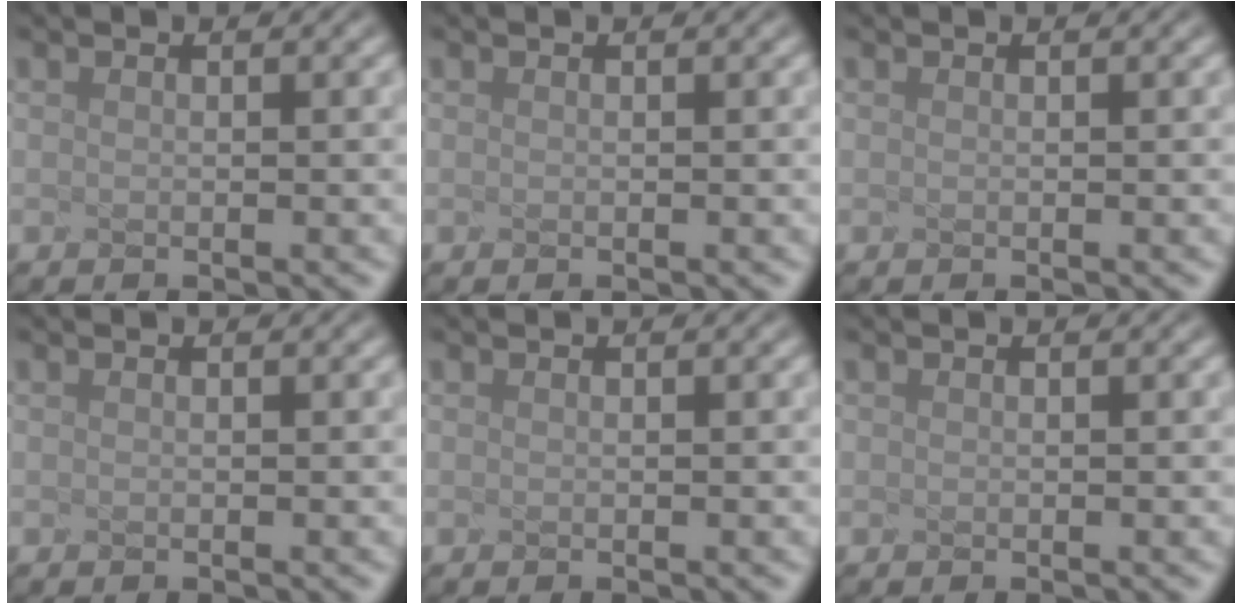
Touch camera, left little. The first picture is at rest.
{"total": 0.0}
{"total": 0.0}
{"total": 0.0}
{"total": 0.0}
{"total": 0.6, "force": [-0.2, -0.3, -0.4], "torque": [0.001, -0.007, 0.007]}